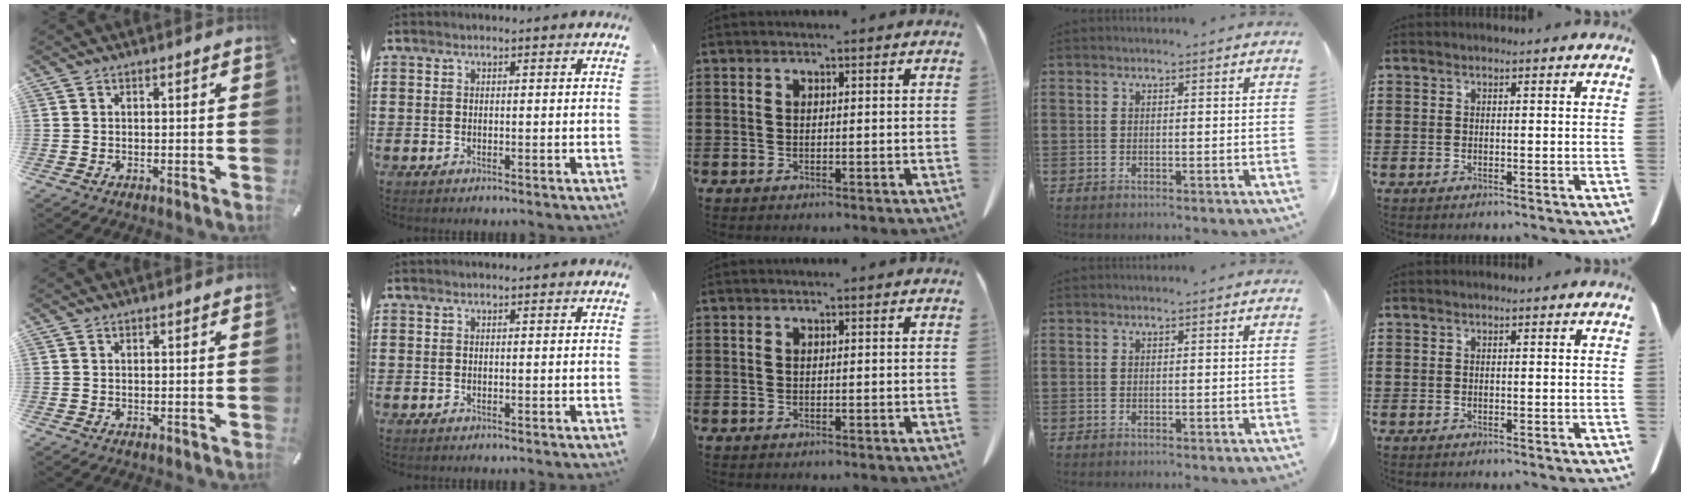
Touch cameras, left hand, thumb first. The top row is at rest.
{}